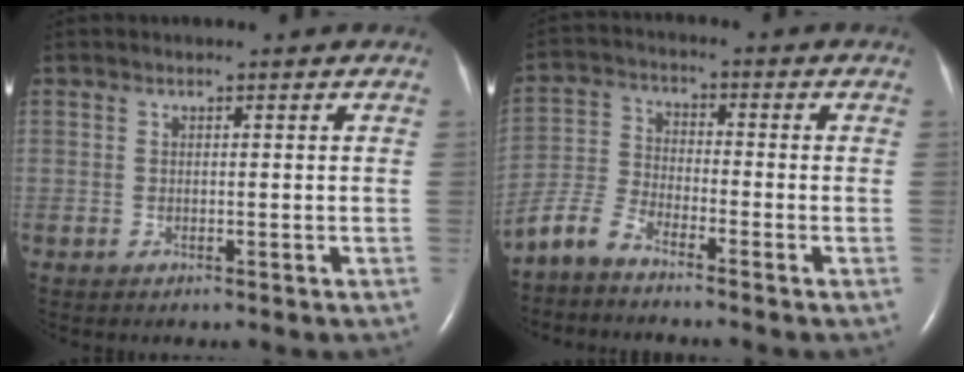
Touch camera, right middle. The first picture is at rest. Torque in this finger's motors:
{"motor_torque": [0.56, -0.74, 0.07, 0.02]}